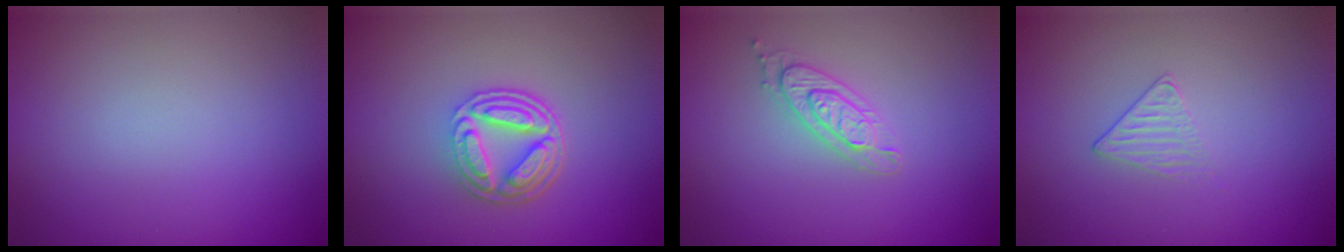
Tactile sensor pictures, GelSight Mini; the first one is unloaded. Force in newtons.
{"total": 4.8, "press": 3.4, "slide": 3.4}
{"total": 2.1, "press": 2.0, "slide": 0.4}
{"total": 1.1, "press": 0.5, "slide": 1.0}